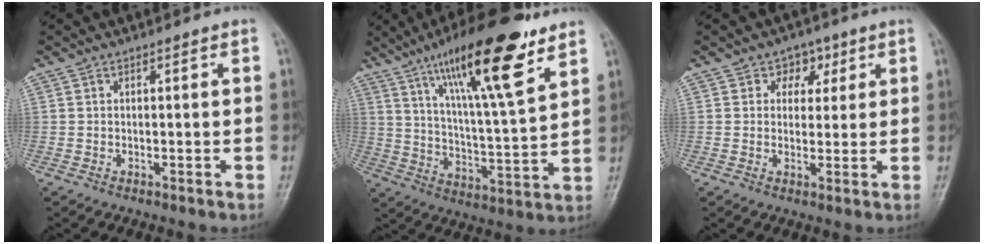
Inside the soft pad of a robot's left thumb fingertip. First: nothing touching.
{"total": 20.6, "force": [12.2, 4.2, 16.0], "torque": [-0.244, -0.049, 0.207]}
{"total": 4.4, "force": [1.9, 3.6, 1.5], "torque": [0.015, -0.002, 0.023]}